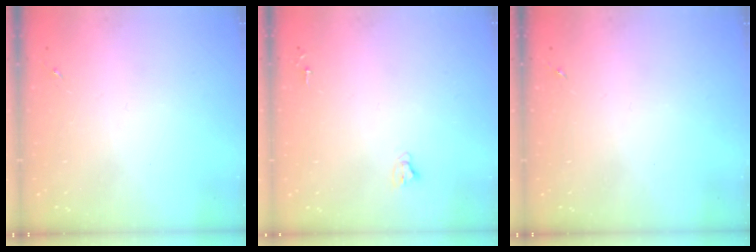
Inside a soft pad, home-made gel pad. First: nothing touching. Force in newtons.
{"total": 2.7, "press": 2.7, "slide": 0.2}
{"total": 0.0}